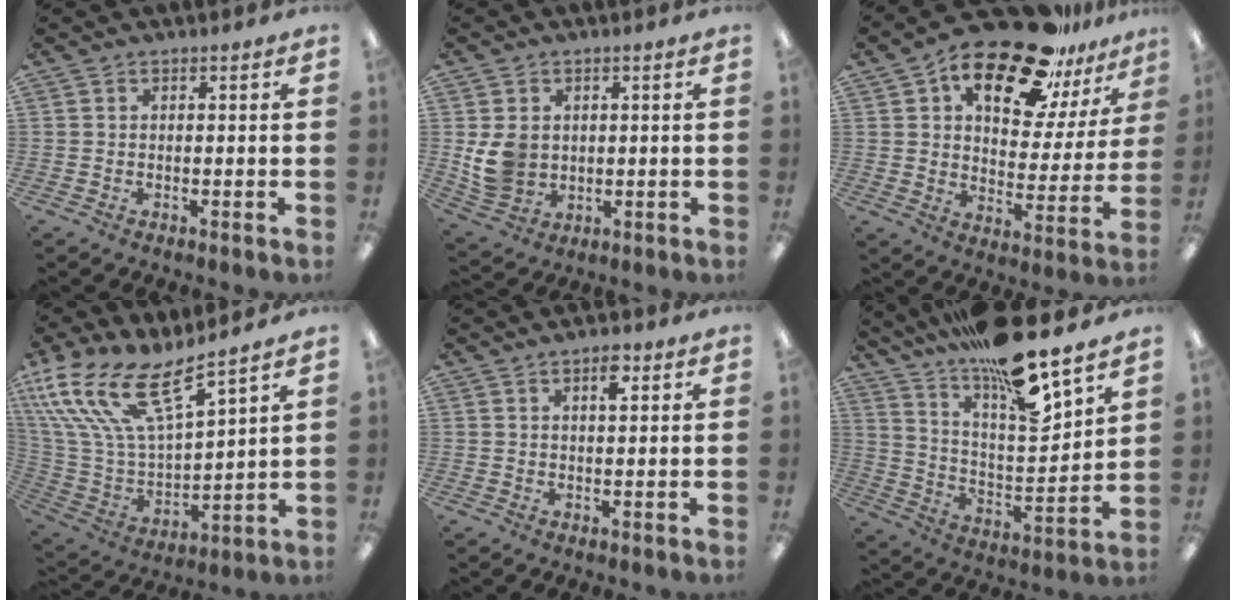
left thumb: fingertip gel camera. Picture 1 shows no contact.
{"total": 7.4, "force": [0.8, 6.4, 3.7], "torque": [-0.078, 0.006, 0.019]}
{"total": 21.7, "force": [15.5, 8.9, 12.4], "torque": [-0.195, -0.094, 0.262]}
{"total": 19.9, "force": [13.2, 7.2, 13.0], "torque": [-0.281, -0.093, 0.236]}
{"total": 3.9, "force": [2.3, 1.4, 2.8], "torque": [-0.038, -0.005, 0.034]}
{"total": 18.3, "force": [14.9, 2.1, 10.4], "torque": [-0.183, -0.113, 0.248]}